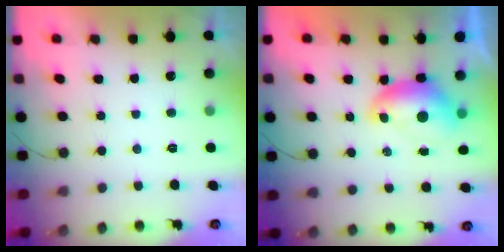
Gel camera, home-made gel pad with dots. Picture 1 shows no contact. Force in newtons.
{"total": 8.1, "press": 8.1, "slide": 0.8}